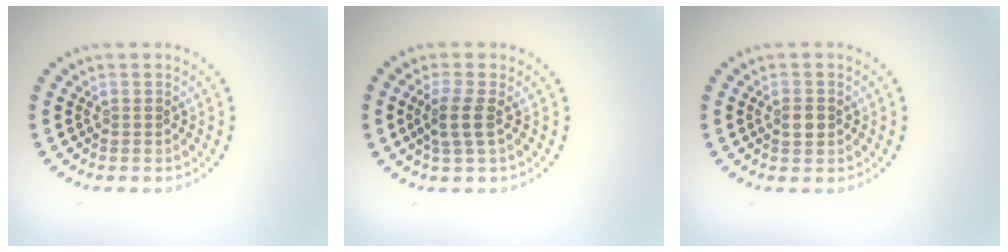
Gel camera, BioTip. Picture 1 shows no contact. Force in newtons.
{"total": 2.2, "press": 1.9, "slide": 1.2}
{"total": 1.6, "press": 1.6, "slide": 0.3}